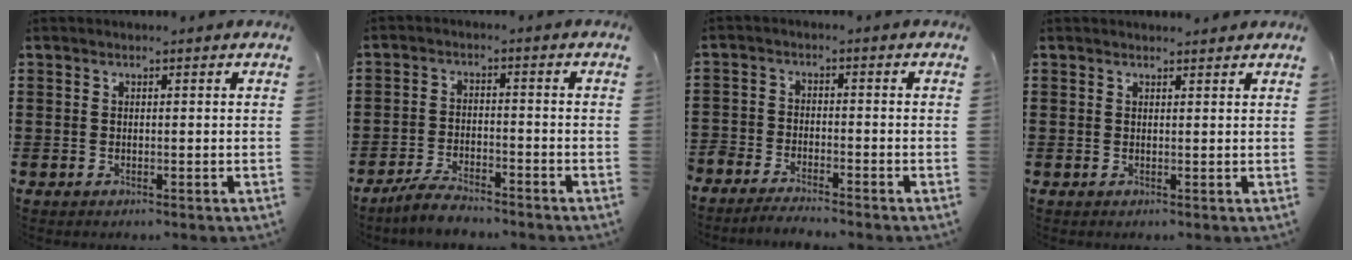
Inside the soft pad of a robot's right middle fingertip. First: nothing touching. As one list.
[{"total": 4.1, "force": [-3.9, 0.6, 1.3], "torque": [-0.030, 0.006, -0.081]}, {"total": 3.4, "force": [-3.4, 0.3, -0.2], "torque": [-0.003, 0.002, -0.073]}, {"total": 0.8, "force": [0.8, 0.1, 0.1], "torque": [0.004, -0.003, 0.013]}]